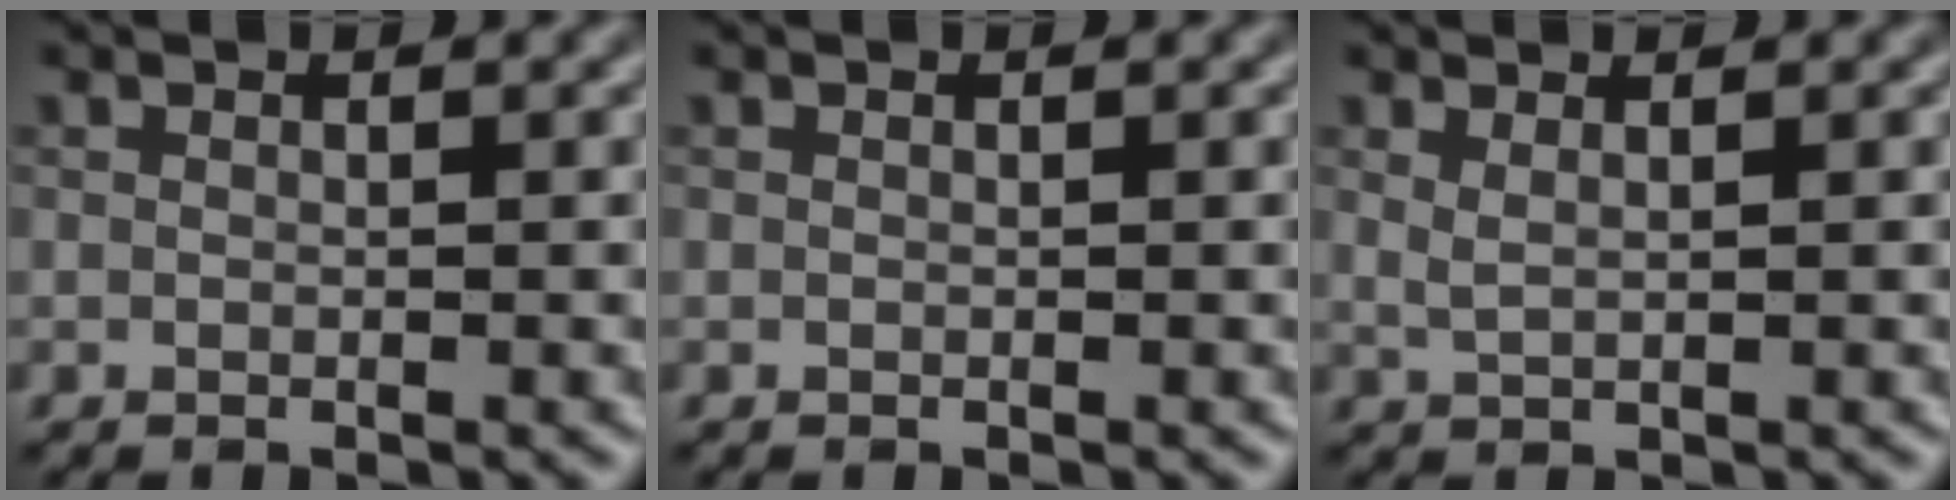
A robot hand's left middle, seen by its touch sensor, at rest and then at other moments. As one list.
[{"total": 0.0}, {"total": 1.4, "force": [0.8, 0.6, 0.9], "torque": [-0.015, -0.006, 0.010]}]